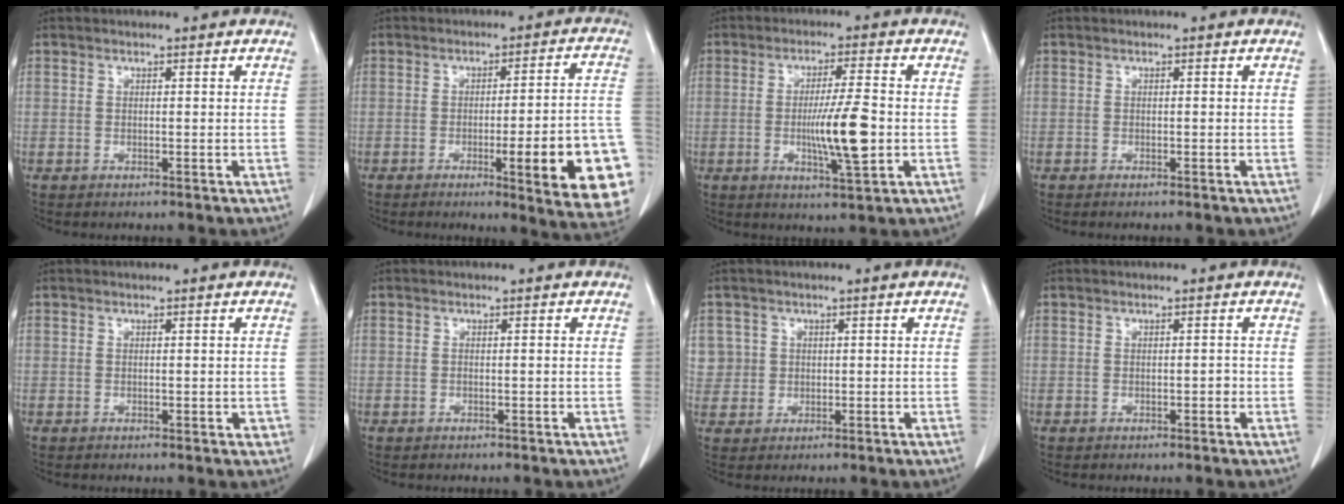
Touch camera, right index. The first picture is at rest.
{"total": 16.4, "force": [-5.4, 1.7, 15.4], "torque": [-0.108, 0.014, -0.055]}
{"total": 8.5, "force": [-1.4, 0.3, 8.4], "torque": [-0.146, -0.012, -0.024]}
{"total": 0.5, "force": [-0.4, 0.0, 0.3], "torque": [-0.012, -0.002, -0.006]}
{"total": 1.4, "force": [-0.2, 0.6, 1.2], "torque": [-0.014, 0.001, 0.002]}
{"total": 0.6, "force": [-0.1, -0.1, 0.5], "torque": [-0.011, 0.001, 0.000]}
{"total": 3.8, "force": [1.0, 3.6, -0.2], "torque": [0.023, 0.005, 0.020]}
{"total": 0.7, "force": [-0.2, 0.3, 0.6], "torque": [-0.010, 0.001, -0.003]}